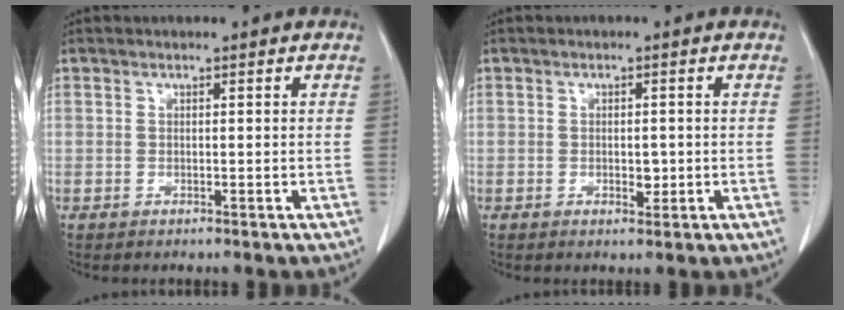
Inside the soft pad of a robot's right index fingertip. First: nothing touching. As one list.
[{"total": 2.1, "force": [-0.3, 1.1, 1.7], "torque": [-0.027, -0.001, 0.000]}]